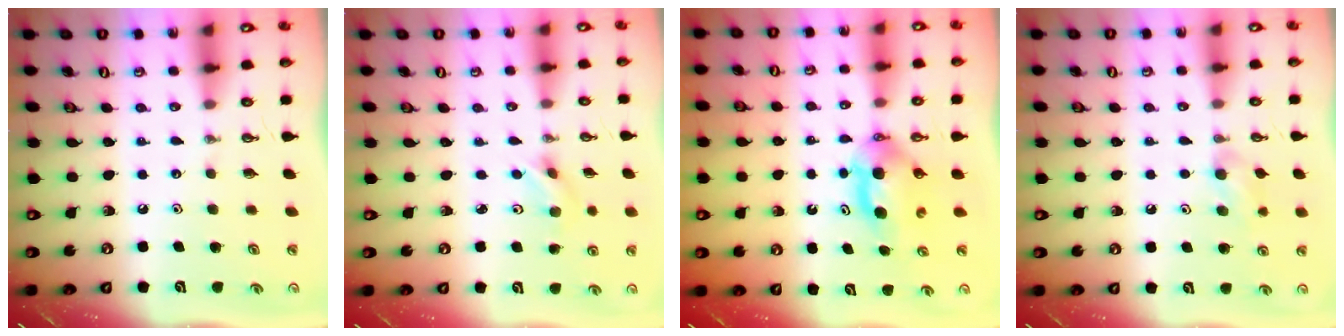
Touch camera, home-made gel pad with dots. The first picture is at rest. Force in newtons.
{"total": 2.9, "press": 2.7, "slide": 1.2}
{"total": 7.2, "press": 5.5, "slide": 4.7}
{"total": 7.5, "press": 7.4, "slide": 1.3}